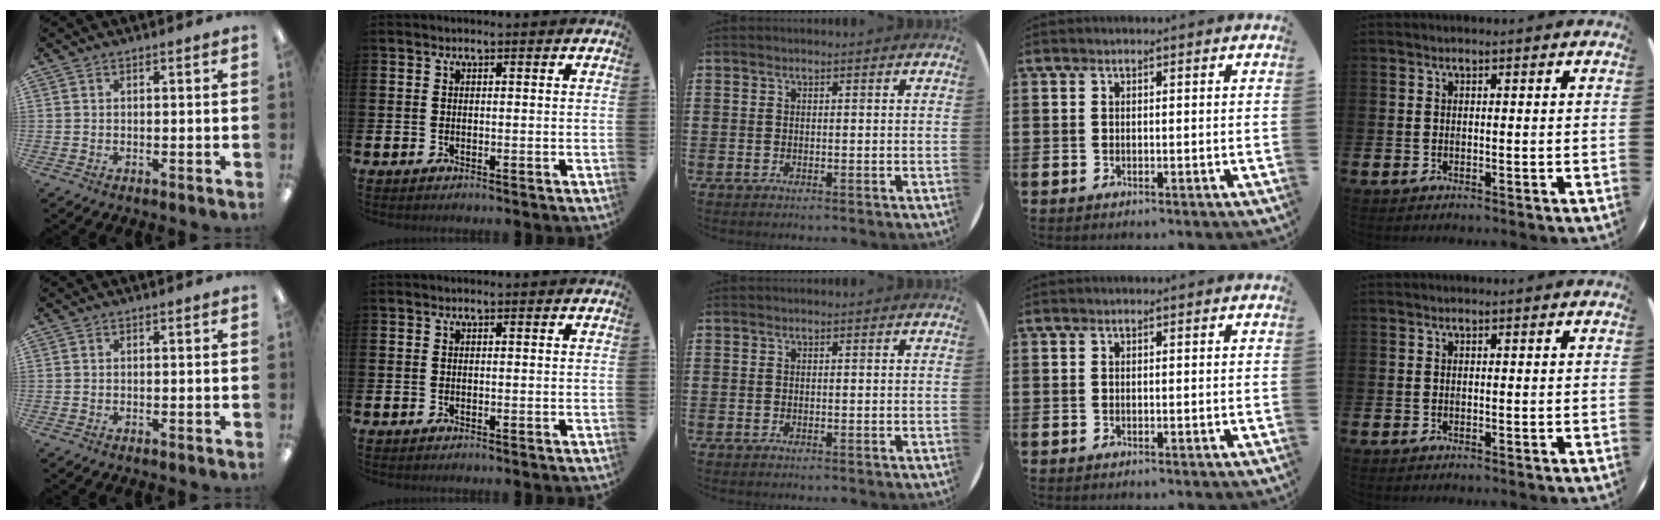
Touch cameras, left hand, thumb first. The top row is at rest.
{}